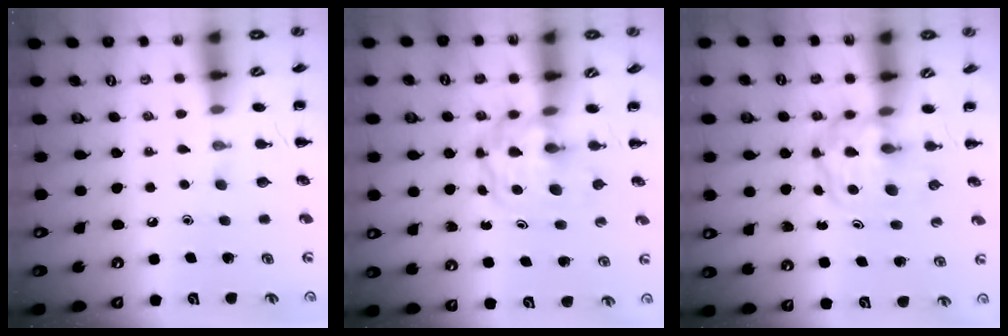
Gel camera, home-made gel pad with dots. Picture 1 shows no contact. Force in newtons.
{"total": 3.9, "press": 3.9, "slide": 0.5}
{"total": 3.9, "press": 3.9, "slide": 0.4}